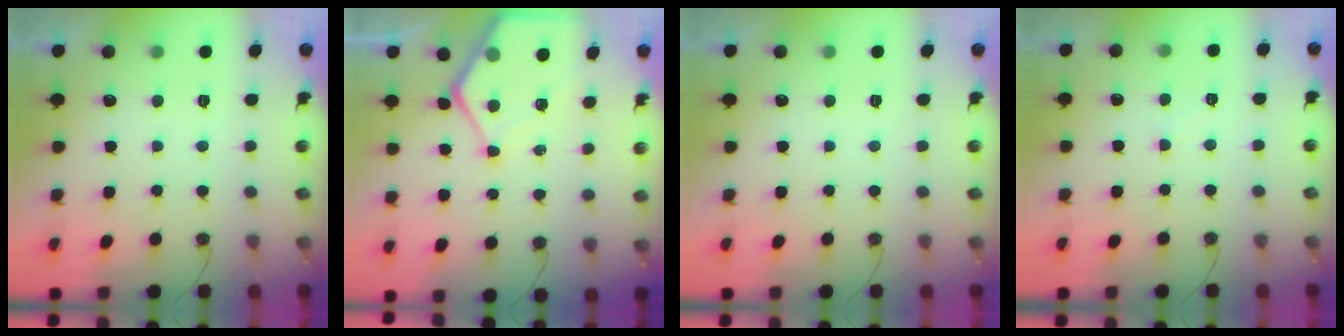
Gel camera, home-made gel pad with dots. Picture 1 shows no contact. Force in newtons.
{"total": 9.5, "press": 9.5, "slide": 1.0}
{"total": 0.0}
{"total": 5.5, "press": 5.5, "slide": 0.8}